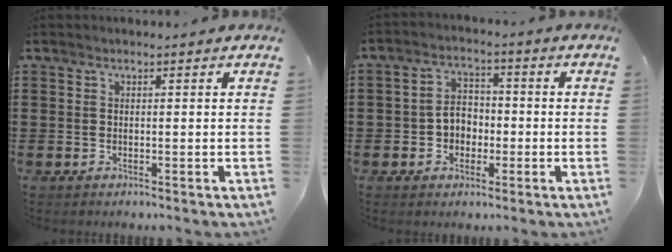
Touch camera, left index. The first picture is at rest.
{"total": 4.0, "force": [-1.2, 3.3, 2.1], "torque": [-0.047, 0.009, -0.027]}